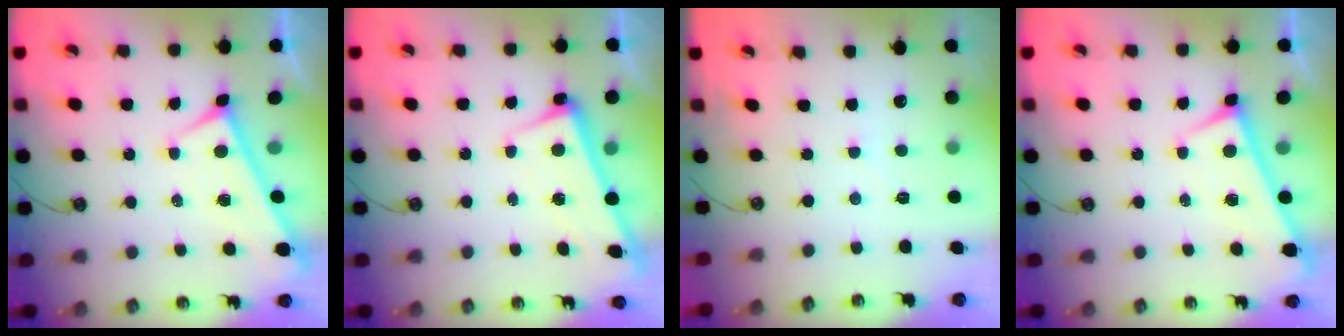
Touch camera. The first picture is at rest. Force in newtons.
{"total": 2.6, "press": 2.5, "slide": 0.6}
{"total": 2.2, "press": 2.1, "slide": 0.3}
{"total": 0.0}